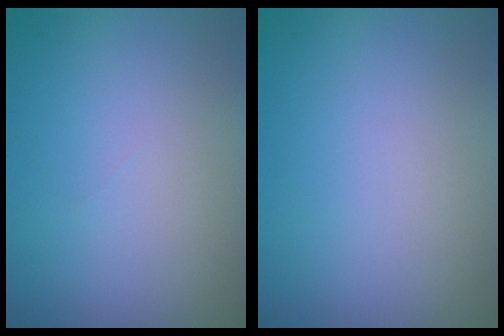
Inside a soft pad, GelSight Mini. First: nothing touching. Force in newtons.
{"total": 0.0}